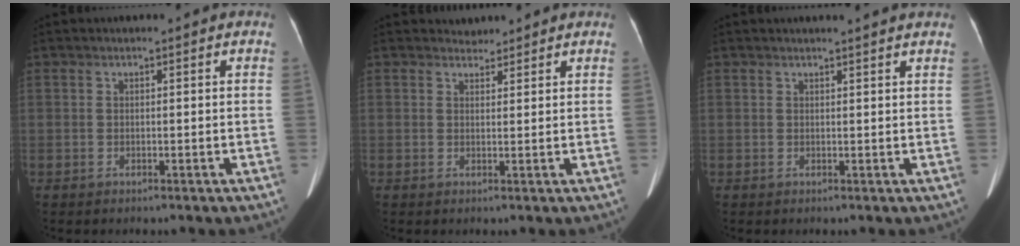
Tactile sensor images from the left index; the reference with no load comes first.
{"total": 1.7, "force": [1.5, 0.7, -0.5], "torque": [0.007, 0.005, 0.021]}
{"total": 4.4, "force": [4.1, -0.3, 1.5], "torque": [-0.020, 0.012, 0.040]}